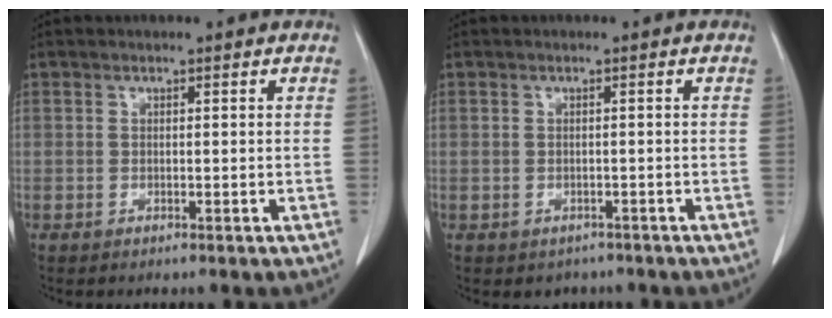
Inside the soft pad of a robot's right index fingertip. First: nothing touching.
{"total": 2.2, "force": [-1.5, 1.6, 0.2], "torque": [-0.004, 0.004, -0.017]}